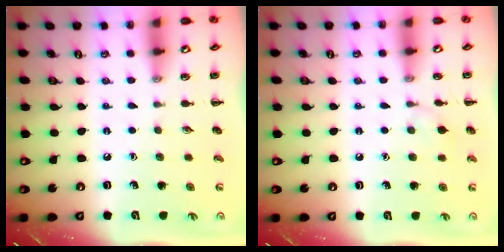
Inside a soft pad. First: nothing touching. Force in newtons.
{"total": 5.2, "press": 4.8, "slide": 1.9}